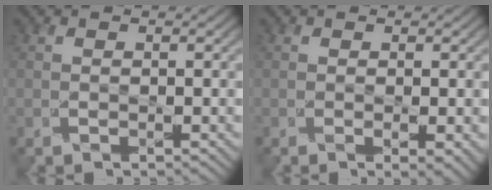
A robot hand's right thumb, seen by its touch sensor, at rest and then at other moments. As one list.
[{"total": 1.6, "force": [-0.1, 0.2, 1.5], "torque": [-0.028, -0.009, -0.002]}]